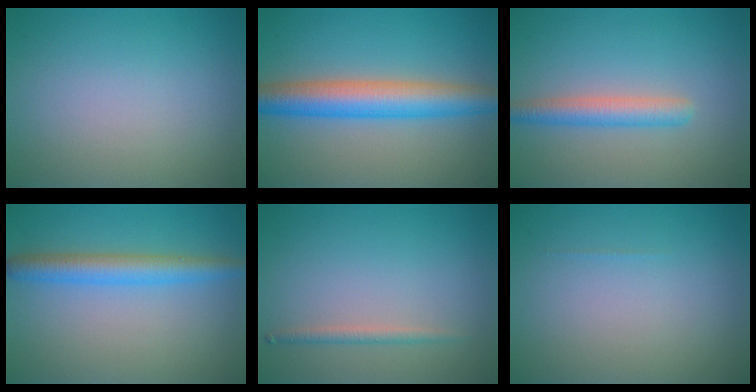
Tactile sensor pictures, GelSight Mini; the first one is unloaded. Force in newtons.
{"total": 6.4, "press": 6.4, "slide": 0.0}
{"total": 3.0, "press": 3.0, "slide": 0.1}
{"total": 3.7, "press": 3.7, "slide": 0.2}
{"total": 1.2, "press": 1.2, "slide": 0.0}
{"total": 0.0}